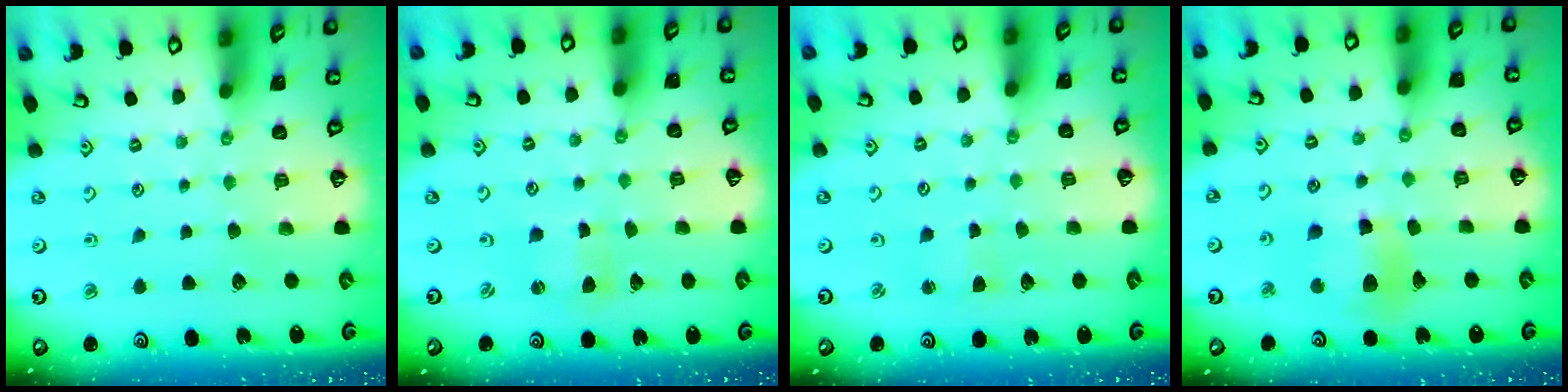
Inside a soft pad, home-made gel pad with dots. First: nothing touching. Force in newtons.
{"total": 1.9, "press": 1.9, "slide": 0.3}
{"total": 2.5, "press": 2.5, "slide": 0.3}
{"total": 9.8, "press": 9.7, "slide": 1.2}